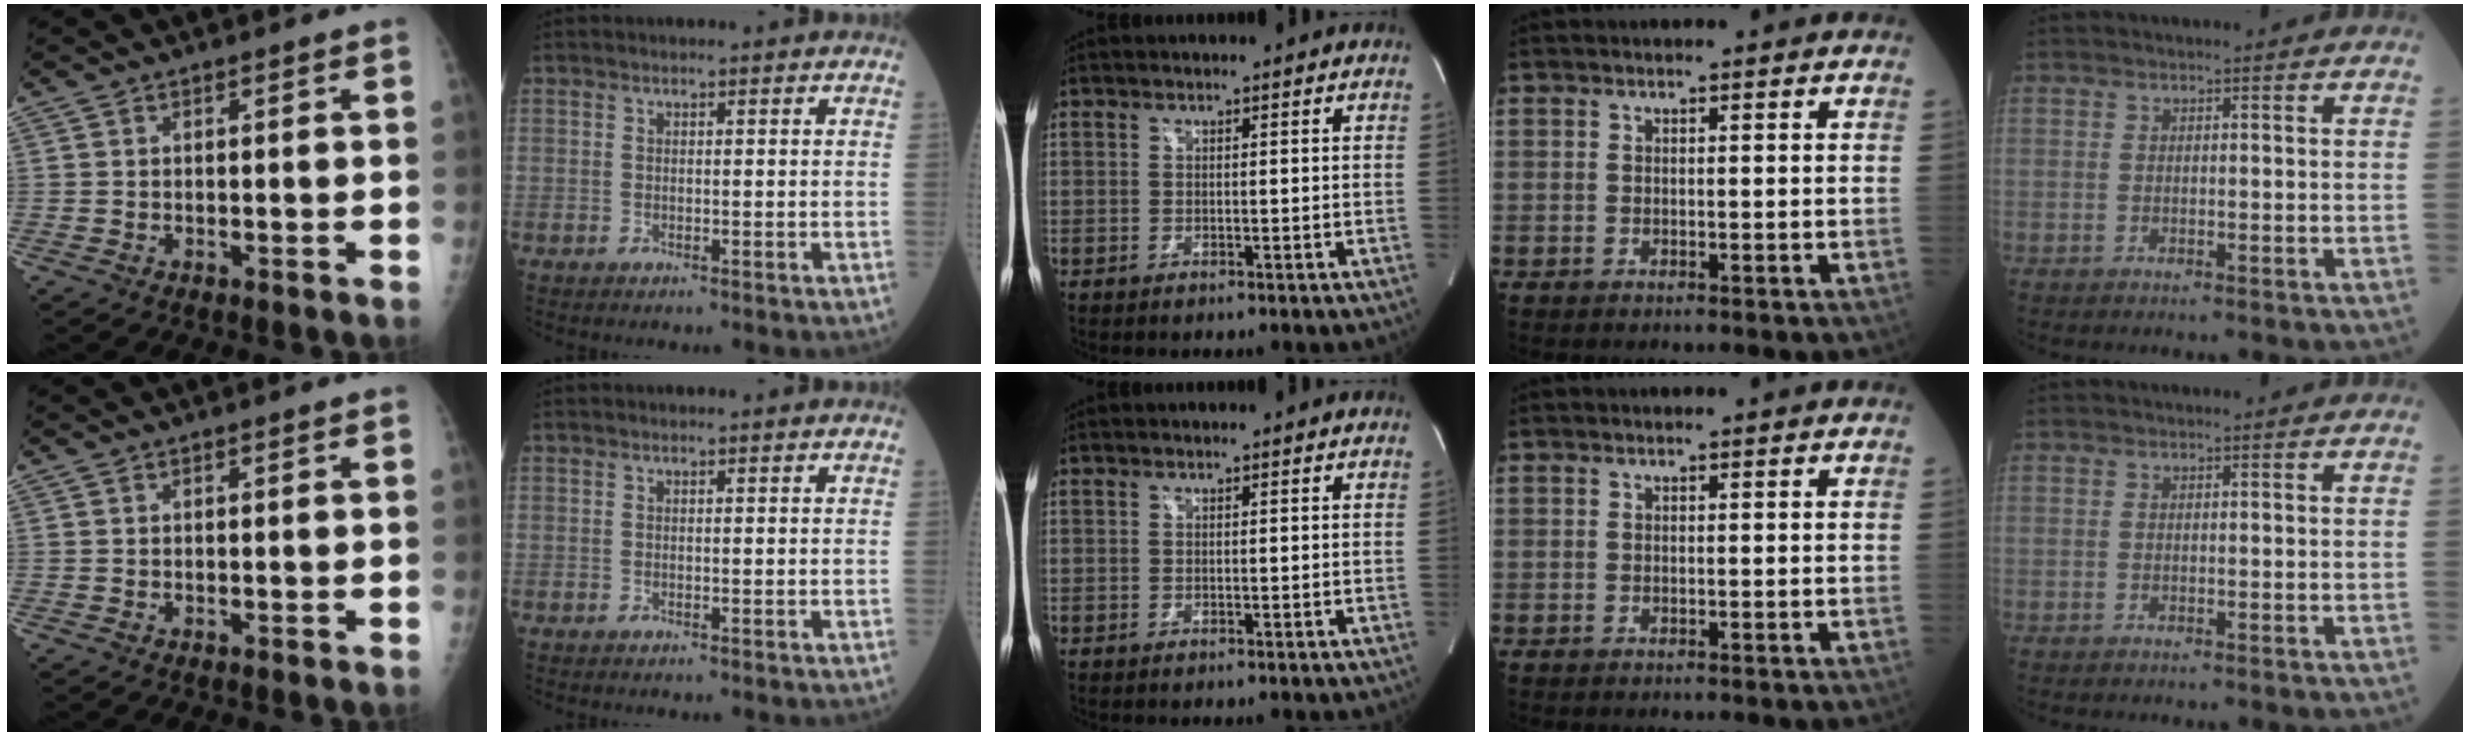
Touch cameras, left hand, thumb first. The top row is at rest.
{}